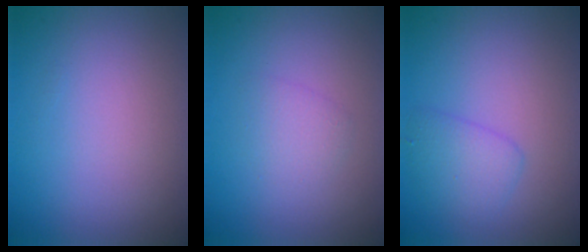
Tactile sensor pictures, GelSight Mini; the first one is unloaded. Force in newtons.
{"total": 1.5, "press": 1.5, "slide": 0.1}
{"total": 2.3, "press": 2.3, "slide": 0.2}